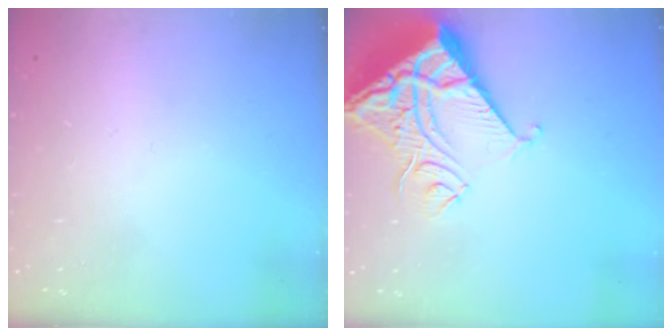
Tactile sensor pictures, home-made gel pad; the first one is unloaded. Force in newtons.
{"total": 11.2, "press": 11.1, "slide": 1.5}